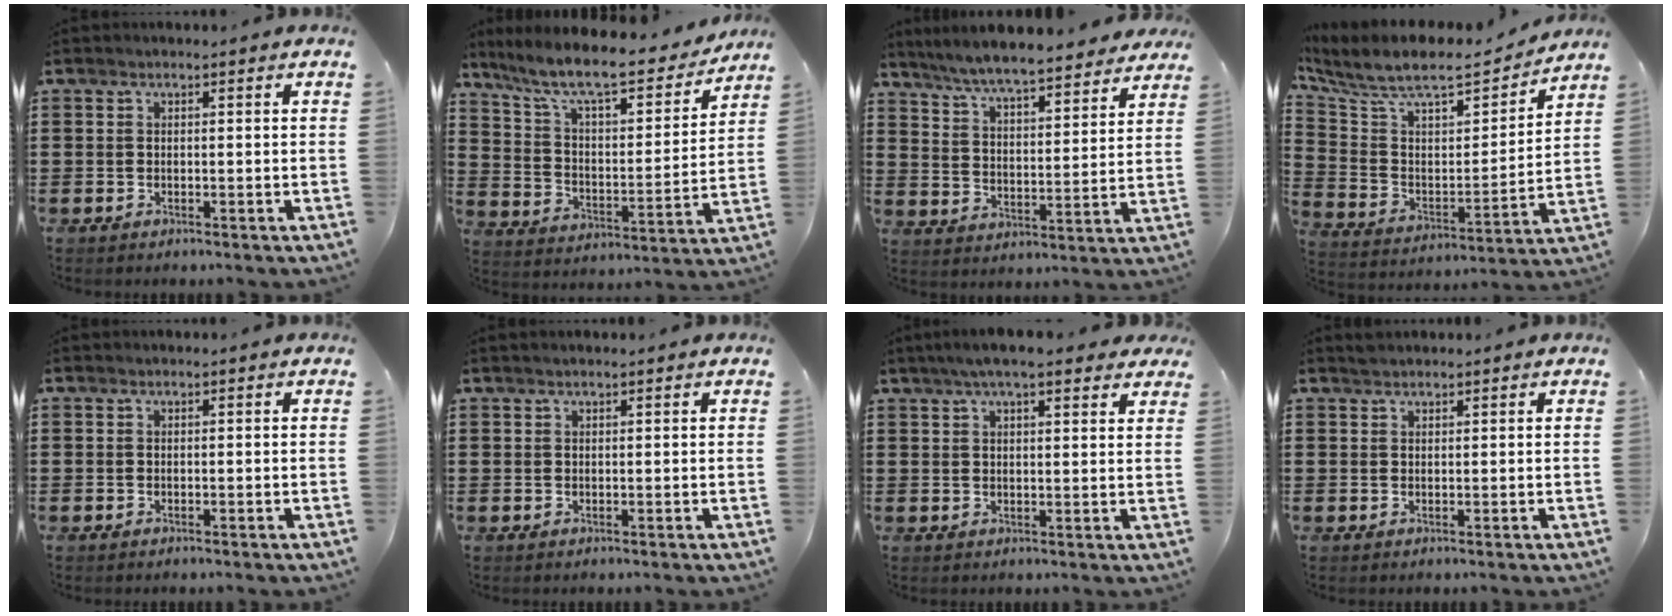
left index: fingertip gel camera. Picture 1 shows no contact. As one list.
[{"total": 9.9, "force": [8.4, 1.1, 5.1], "torque": [-0.133, -0.052, 0.141]}, {"total": 6.8, "force": [6.5, 0.1, 2.0], "torque": [-0.069, -0.040, 0.112]}, {"total": 8.5, "force": [7.3, 1.8, 3.9], "torque": [-0.112, -0.055, 0.121]}, {"total": 0.0}, {"total": 0.7, "force": [0.6, 0.0, 0.4], "torque": [-0.008, -0.001, 0.012]}, {"total": 5.6, "force": [4.4, 1.0, 3.3], "torque": [-0.074, 0.001, 0.078]}, {"total": 1.3, "force": [1.3, 0.4, 0.2], "torque": [-0.005, 0.001, 0.025]}]